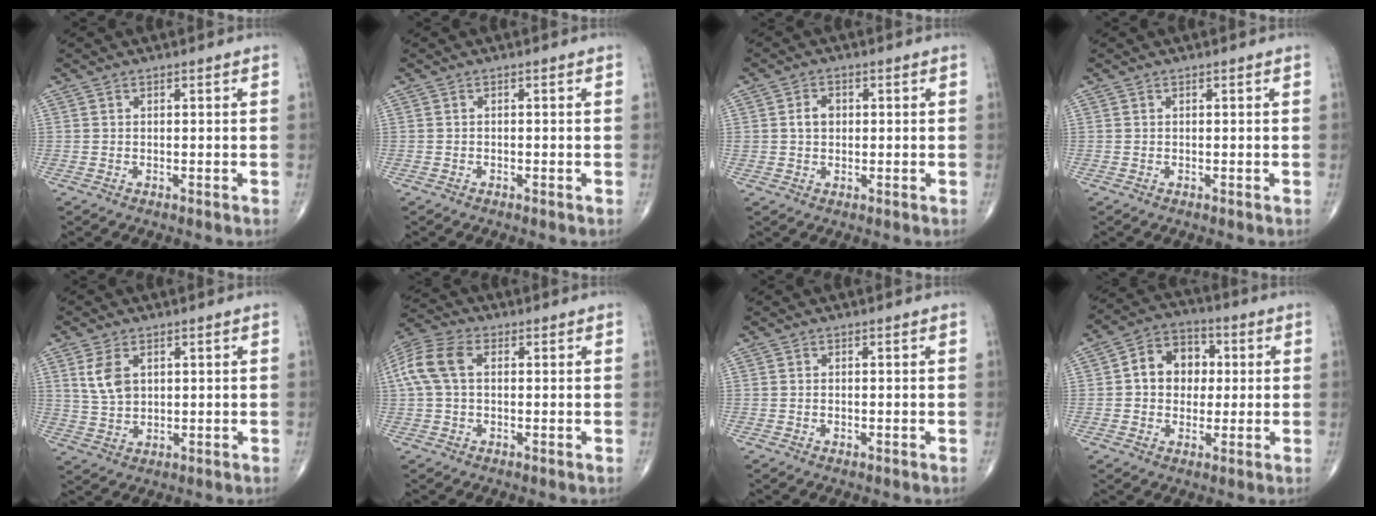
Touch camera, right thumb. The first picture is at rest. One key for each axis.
{"total": 0.0}
{"total": 3.4, "fx": 0.4, "fy": 2.7, "fz": 2.1, "tx": -0.028, "ty": 0.005, "tz": 0.006}
{"total": 0.0}
{"total": 5.9, "fx": 2.1, "fy": 3.7, "fz": 4.0, "tx": -0.070, "ty": -0.007, "tz": 0.050}
{"total": 9.1, "fx": 1.5, "fy": 5.8, "fz": 6.9, "tx": -0.166, "ty": 0.029, "tz": 0.028}
{"total": 0.6, "fx": -0.2, "fy": 0.3, "fz": 0.5, "tx": -0.014, "ty": 0.003, "tz": -0.001}
{"total": 10.3, "fx": 1.3, "fy": 8.2, "fz": 6.1, "tx": -0.056, "ty": 0.018, "tz": 0.011}